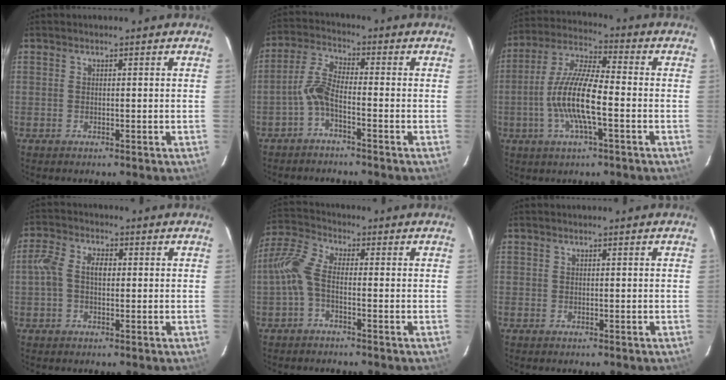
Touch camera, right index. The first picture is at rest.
{"total": 4.8, "force": [-2.4, 1.2, 4.0], "torque": [-0.099, 0.015, -0.051]}
{"total": 12.6, "force": [-3.1, 2.7, 11.9], "torque": [-0.246, 0.001, -0.064]}
{"total": 5.5, "force": [0.1, 3.2, 4.5], "torque": [-0.096, 0.016, -0.004]}
{"total": 6.6, "force": [-1.8, 2.8, 5.7], "torque": [-0.137, 0.015, -0.045]}
{"total": 0.0}